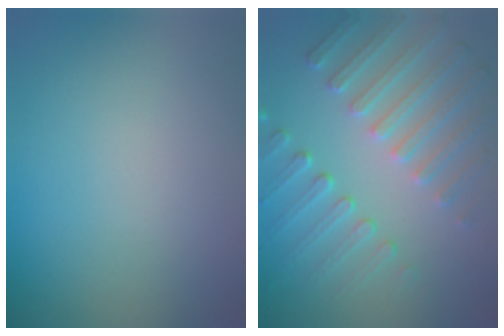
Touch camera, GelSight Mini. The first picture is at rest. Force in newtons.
{"total": 5.0, "press": 3.8, "slide": 3.3}